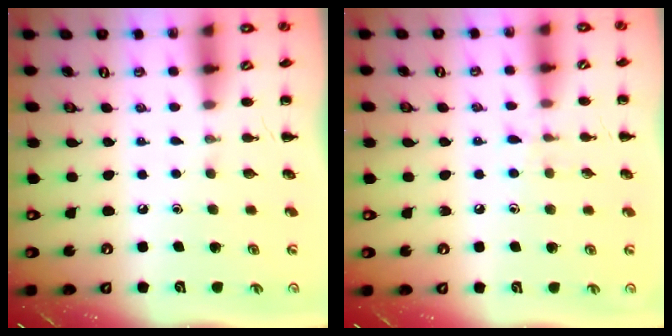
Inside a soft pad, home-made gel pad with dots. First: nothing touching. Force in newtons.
{"total": 6.2, "press": 5.9, "slide": 2.1}